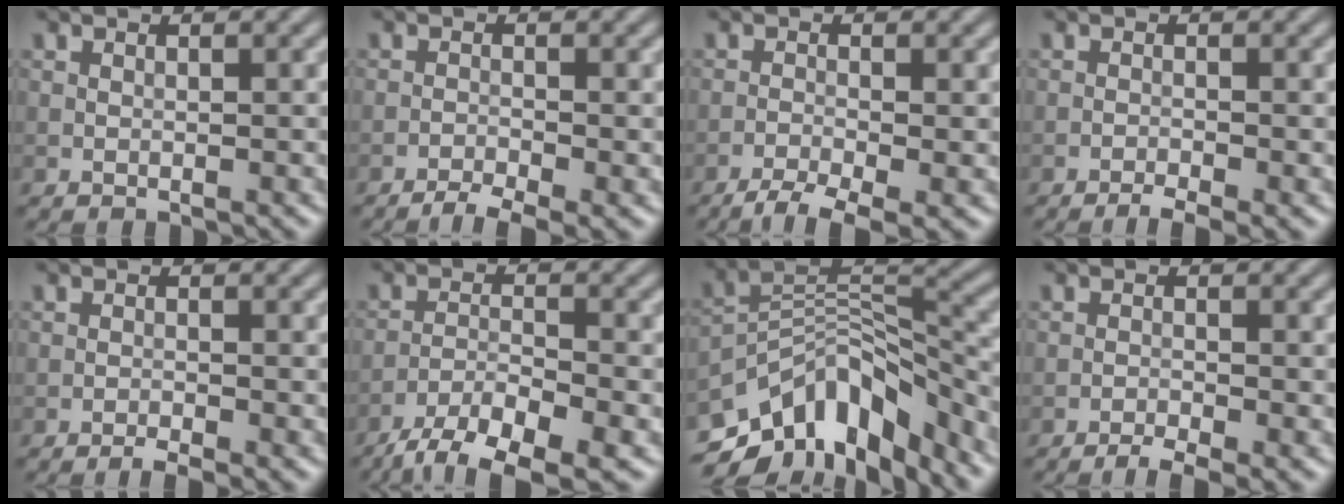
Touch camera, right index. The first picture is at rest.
{"total": 2.8, "force": [-2.1, 0.5, 1.9], "torque": [-0.038, 0.001, -0.040]}
{"total": 3.7, "force": [-2.6, 0.7, 2.5], "torque": [-0.050, -0.005, -0.053]}
{"total": 2.0, "force": [-1.4, 0.4, 1.5], "torque": [-0.028, 0.002, -0.025]}
{"total": 1.7, "force": [-1.1, 0.3, 1.3], "torque": [-0.022, 0.002, -0.019]}
{"total": 7.0, "force": [-5.2, 1.8, 4.3], "torque": [-0.071, -0.003, -0.091]}
{"total": 10.7, "force": [-7.6, 4.9, 5.8], "torque": [-0.096, 0.014, -0.139]}
{"total": 2.5, "force": [-1.7, 0.4, 1.8], "torque": [-0.035, 0.002, -0.032]}